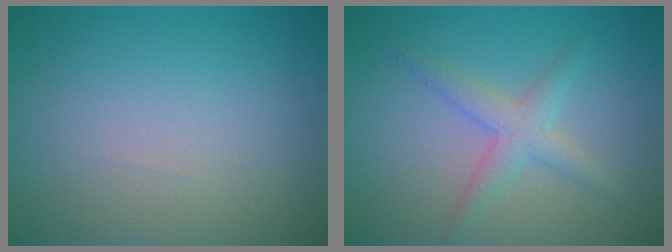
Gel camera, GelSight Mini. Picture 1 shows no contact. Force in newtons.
{"total": 2.5, "press": 2.5, "slide": 0.1}